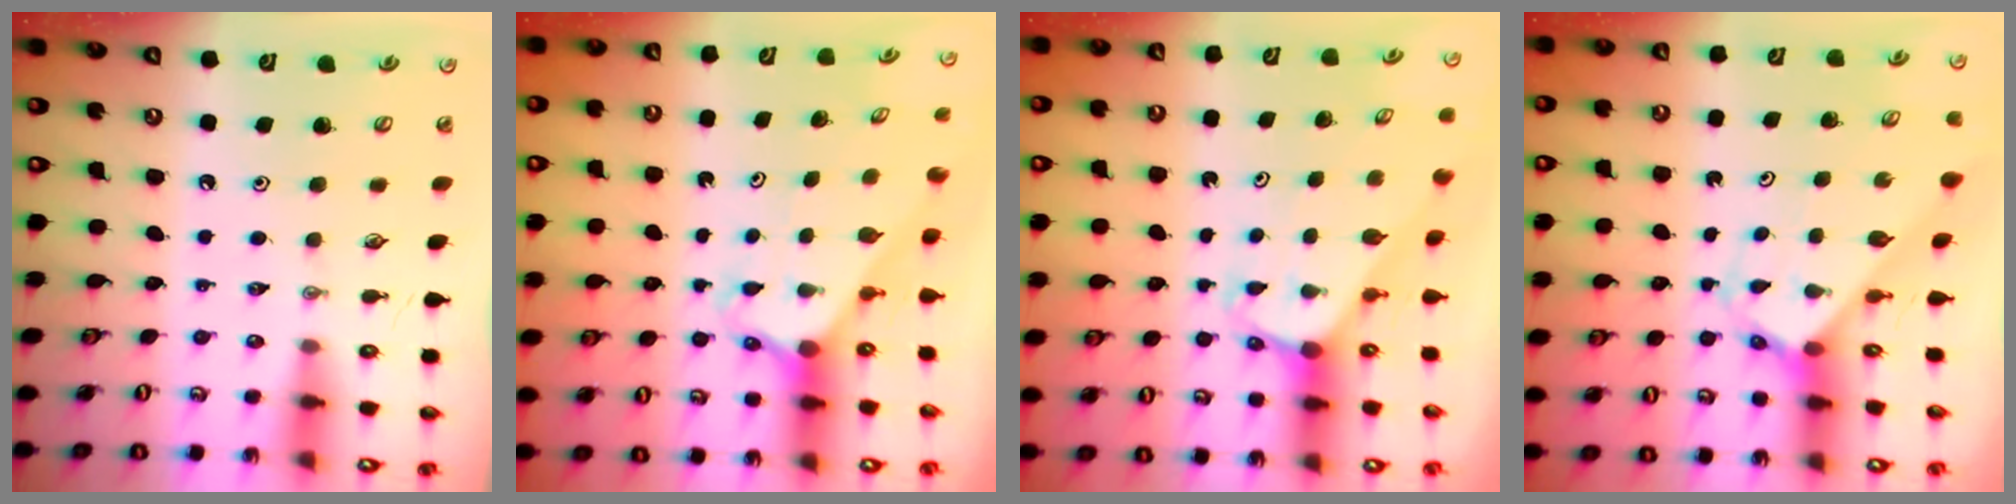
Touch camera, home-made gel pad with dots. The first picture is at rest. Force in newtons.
{"total": 2.6, "press": 2.6, "slide": 0.1}
{"total": 3.0, "press": 3.0, "slide": 0.0}
{"total": 2.9, "press": 2.9, "slide": 0.2}